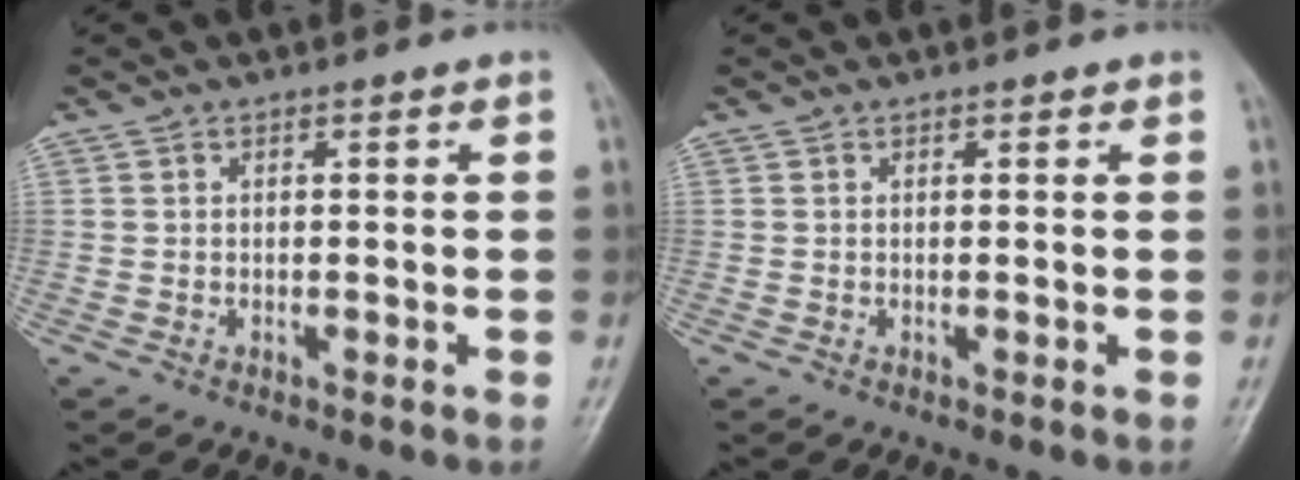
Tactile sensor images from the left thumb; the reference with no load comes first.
{"total": 0.6, "force": [0.3, 0.3, 0.4], "torque": [-0.004, -0.001, 0.002]}